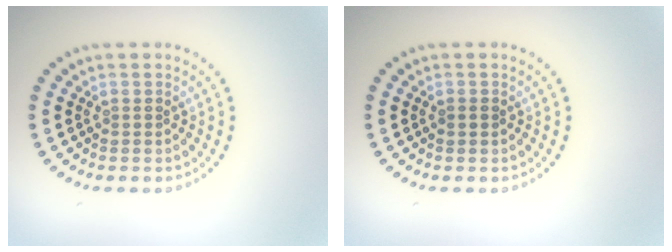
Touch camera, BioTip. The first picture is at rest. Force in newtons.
{"total": 0.9, "press": 0.9, "slide": 0.2}